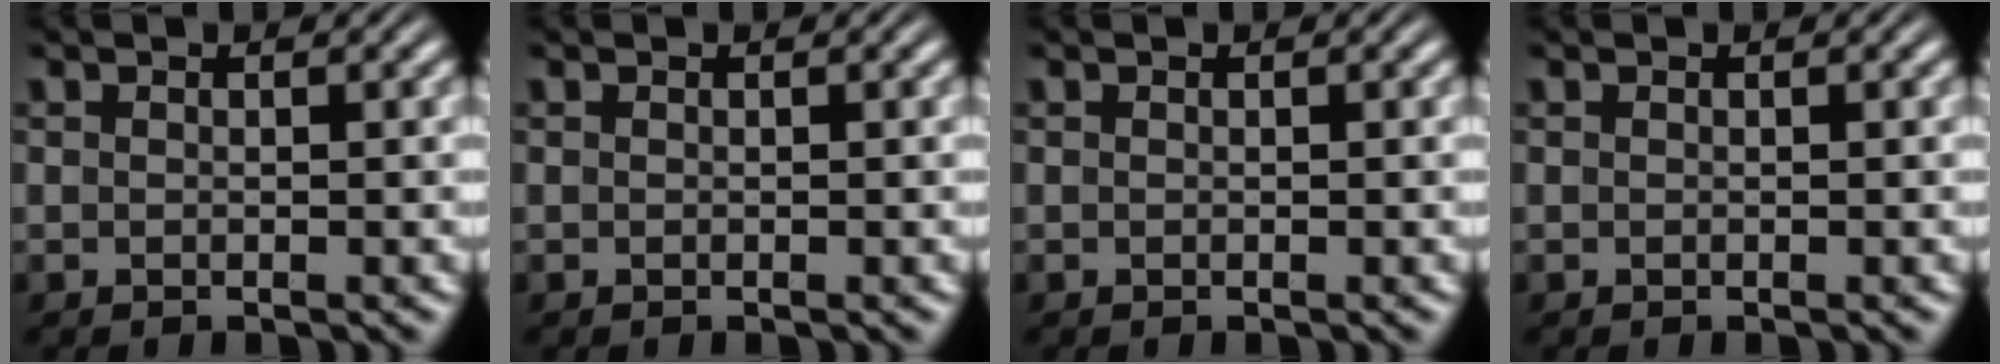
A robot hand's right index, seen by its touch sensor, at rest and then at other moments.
{"total": 0.0}
{"total": 0.0}
{"total": 0.0}